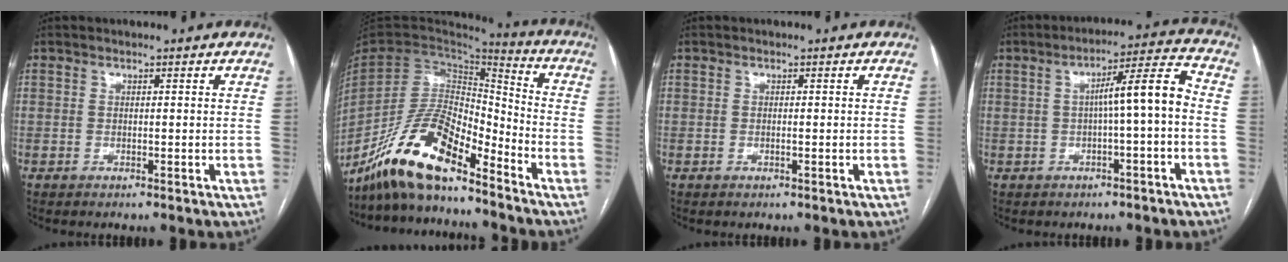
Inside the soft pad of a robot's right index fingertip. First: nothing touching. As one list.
[{"total": 15.5, "force": [-11.8, 3.9, 9.3], "torque": [-0.178, 0.012, -0.221]}, {"total": 0.0}, {"total": 7.6, "force": [-0.6, 0.2, 7.6], "torque": [-0.114, 0.025, -0.009]}]